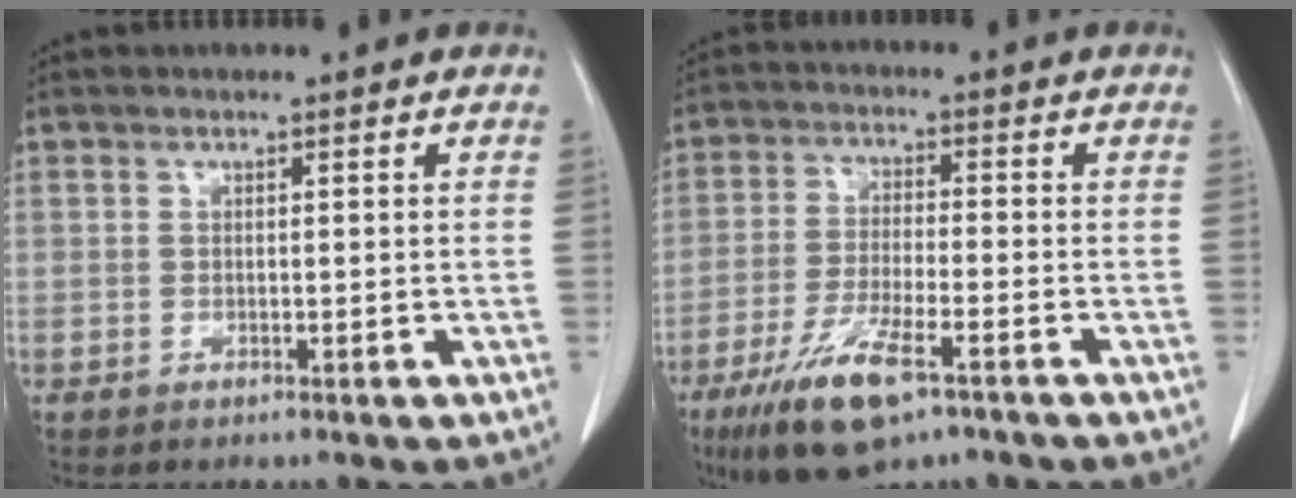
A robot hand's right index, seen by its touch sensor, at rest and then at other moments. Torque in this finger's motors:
{"motor_torque": [1.30, -0.83, 0.52, 0.17]}